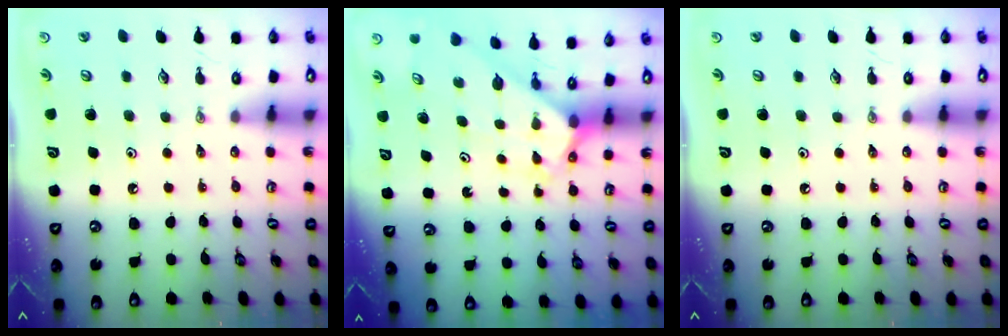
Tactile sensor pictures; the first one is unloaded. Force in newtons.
{"total": 3.0, "press": 2.9, "slide": 0.4}
{"total": 0.0}